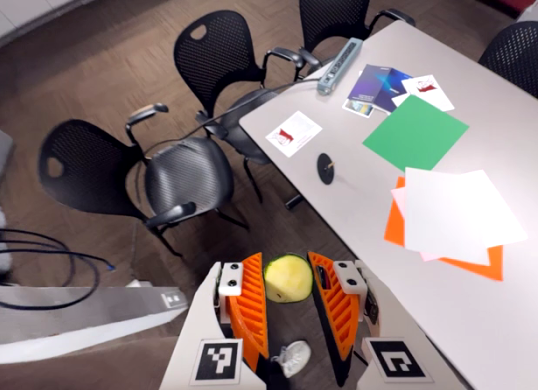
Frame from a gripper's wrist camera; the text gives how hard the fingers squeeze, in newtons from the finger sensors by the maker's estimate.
{"total": 8.2, "left": 8.5, "right": 7.9}